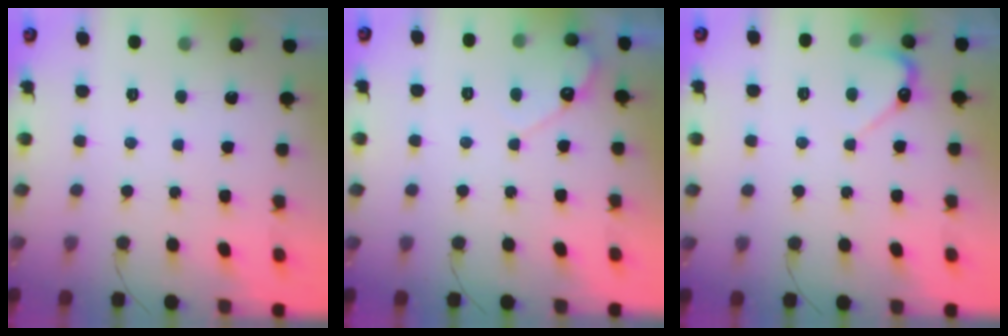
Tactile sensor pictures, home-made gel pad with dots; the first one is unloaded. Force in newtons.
{"total": 4.7, "press": 4.7, "slide": 0.3}
{"total": 4.2, "press": 4.2, "slide": 0.4}